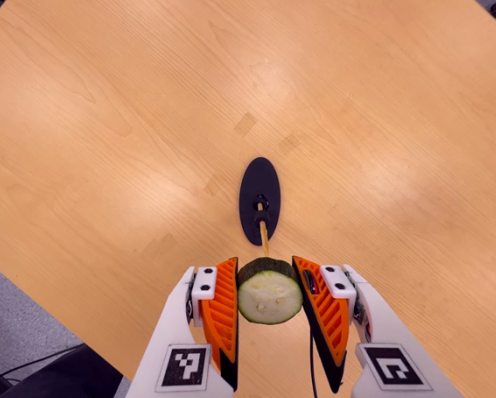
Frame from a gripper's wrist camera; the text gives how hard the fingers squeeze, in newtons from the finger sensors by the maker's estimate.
{"total": 11.1, "left": 9.4, "right": 12.8}